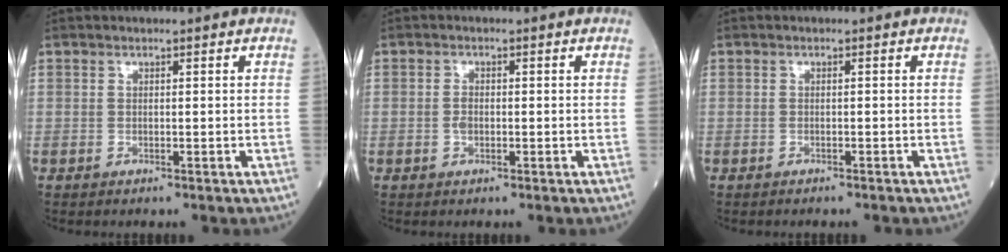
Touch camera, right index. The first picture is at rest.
{"total": 1.5, "force": [-0.4, 1.0, 1.1], "torque": [-0.027, 0.001, -0.007]}
{"total": 2.6, "force": [-2.2, 0.8, 1.1], "torque": [-0.023, -0.006, -0.022]}